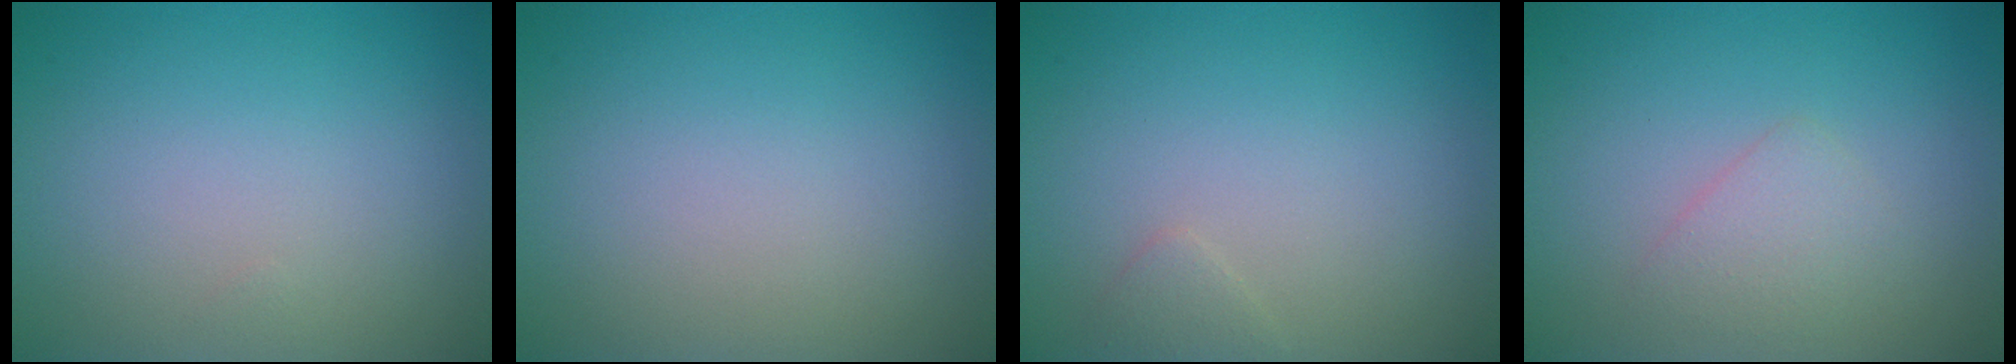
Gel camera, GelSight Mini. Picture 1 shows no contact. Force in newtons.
{"total": 0.0}
{"total": 0.8, "press": 0.8, "slide": 0.1}
{"total": 1.7, "press": 1.7, "slide": 0.0}